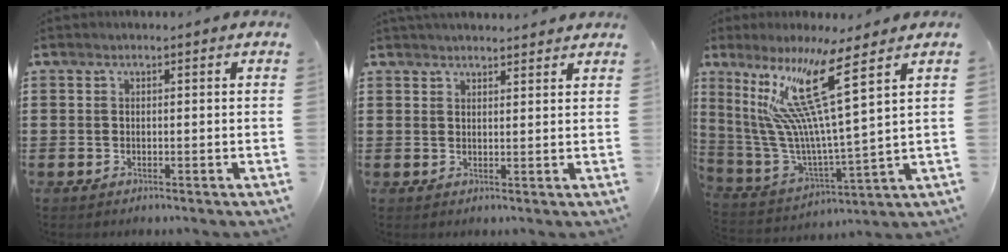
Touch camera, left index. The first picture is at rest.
{"total": 2.0, "force": [2.0, 0.2, 0.0], "torque": [-0.005, -0.002, 0.039]}
{"total": 13.8, "force": [9.2, 0.3, 10.4], "torque": [-0.223, -0.061, 0.146]}